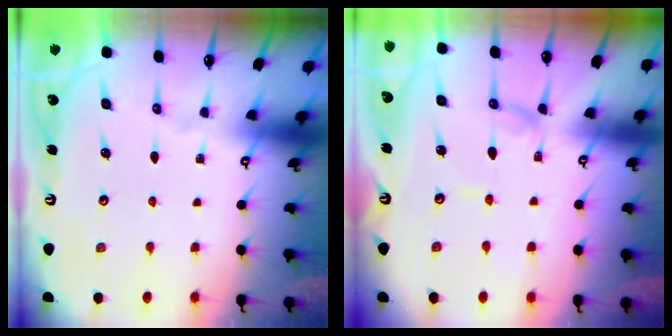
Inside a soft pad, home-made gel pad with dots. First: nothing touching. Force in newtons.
{"total": 0.9, "press": 0.9, "slide": 0.1}